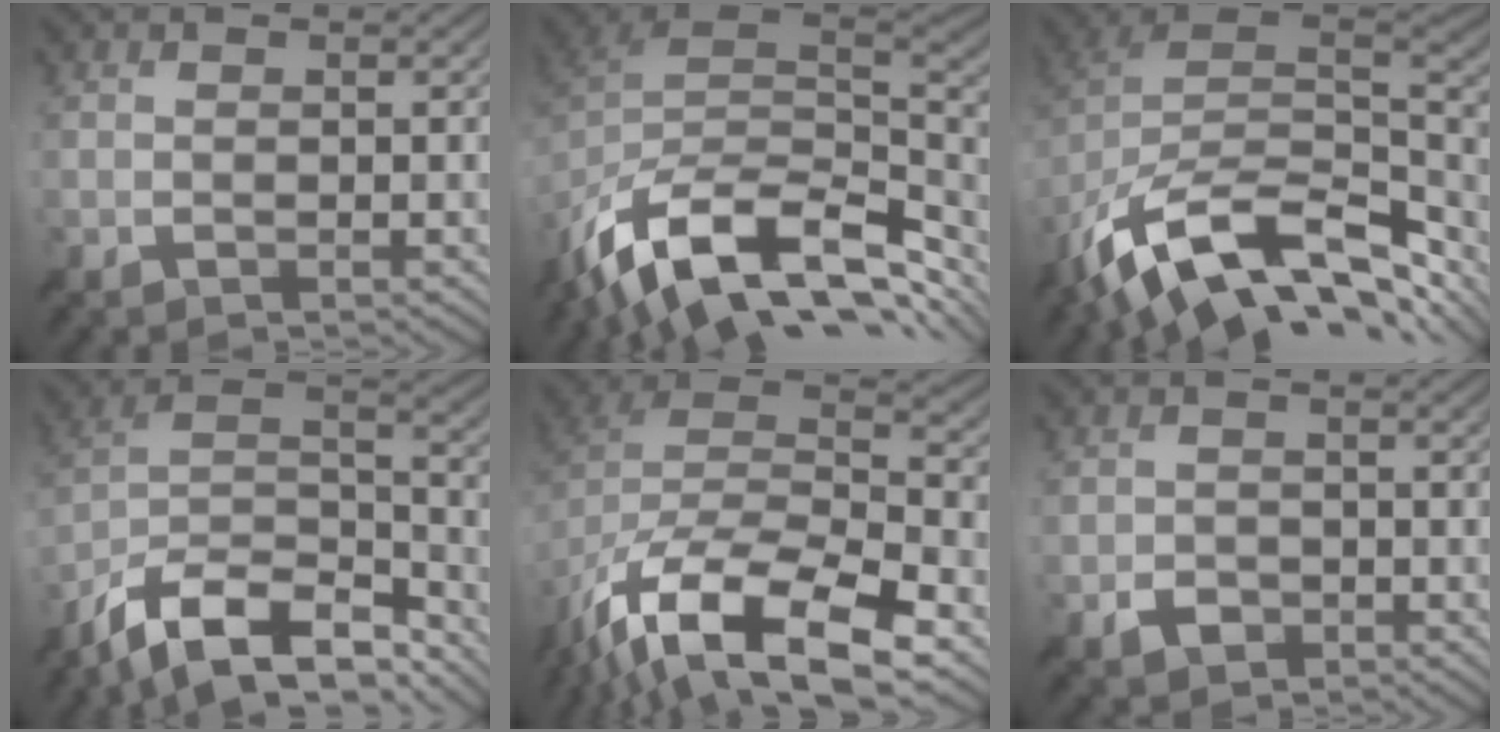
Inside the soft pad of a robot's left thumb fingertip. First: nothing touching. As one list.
[{"total": 16.1, "force": [-8.8, 9.3, 9.8], "torque": [-0.239, -0.041, -0.133]}, {"total": 16.0, "force": [-7.5, 9.1, 10.7], "torque": [-0.239, -0.027, -0.118]}, {"total": 15.0, "force": [-11.2, 5.7, 8.1], "torque": [-0.210, -0.015, -0.184]}, {"total": 15.9, "force": [-7.9, 8.2, 11.0], "torque": [-0.260, -0.034, -0.124]}, {"total": 1.9, "force": [-1.1, 1.5, 0.4], "torque": [-0.009, -0.003, -0.020]}]